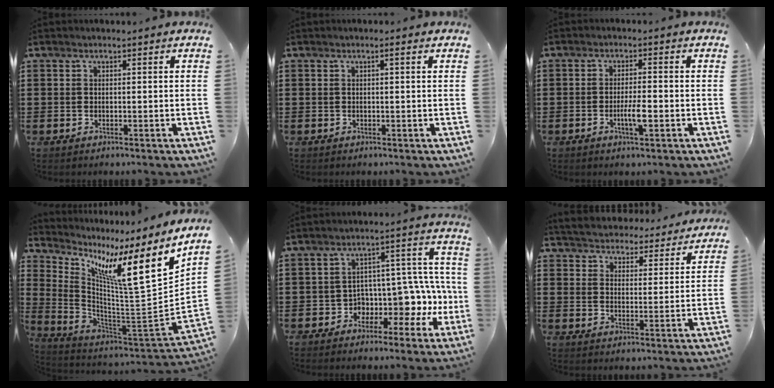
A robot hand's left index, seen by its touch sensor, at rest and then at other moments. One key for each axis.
{"total": 0.9, "fx": 0.2, "fy": 0.0, "fz": 0.9, "tx": -0.015, "ty": -0.002, "tz": 0.003}
{"total": 3.8, "fx": -1.3, "fy": 0.8, "fz": 3.5, "tx": -0.067, "ty": 0.002, "tz": -0.025}
{"total": 14.3, "fx": 6.5, "fy": 1.6, "fz": 12.6, "tx": -0.226, "ty": -0.065, "tz": 0.084}
{"total": 6.1, "fx": -0.8, "fy": 5.0, "fz": 3.3, "tx": -0.066, "ty": -0.030, "tz": -0.015}
{"total": 4.5, "fx": 4.5, "fy": -0.1, "fz": -0.4, "tx": -0.020, "ty": -0.038, "tz": 0.073}